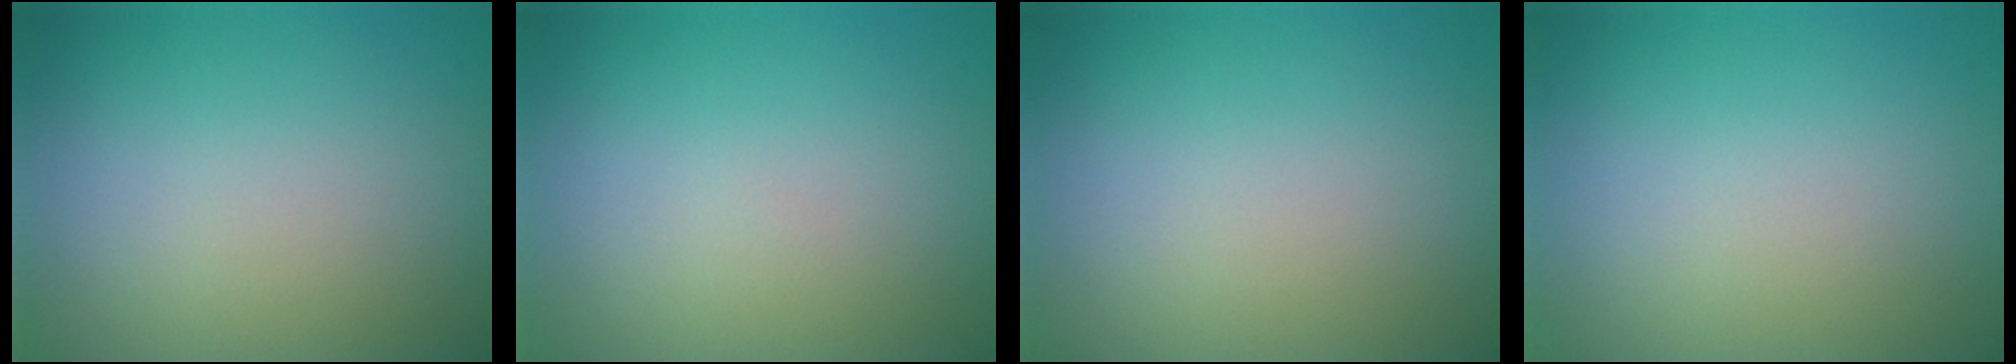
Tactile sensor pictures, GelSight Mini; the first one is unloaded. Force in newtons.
{"total": 0.0}
{"total": 0.0}
{"total": 0.0}